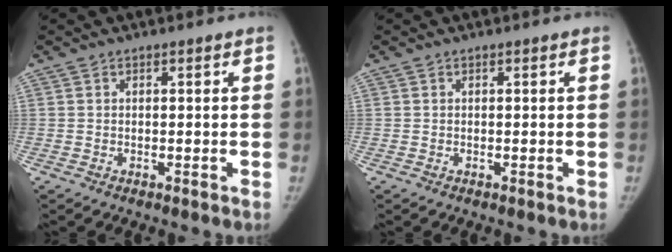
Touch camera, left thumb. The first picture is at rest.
{"total": 0.0}